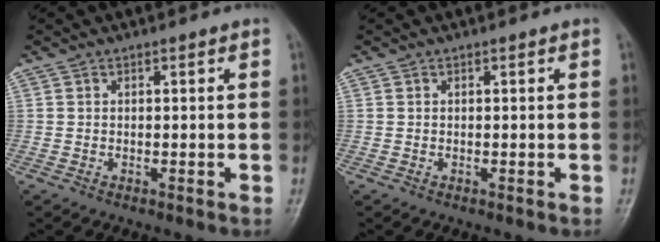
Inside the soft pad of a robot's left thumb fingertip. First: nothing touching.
{"total": 0.0}